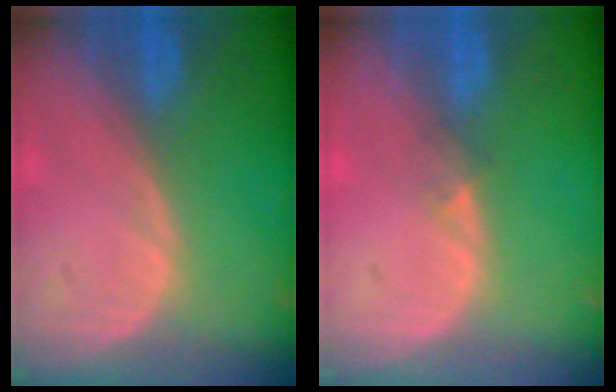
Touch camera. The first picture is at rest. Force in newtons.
{"total": 1.2, "press": 0.9, "slide": 0.9}